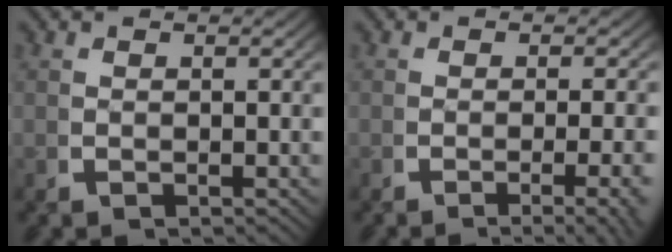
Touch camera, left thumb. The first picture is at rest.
{"total": 3.8, "force": [-2.0, 0.7, 3.2], "torque": [-0.051, -0.005, -0.029]}